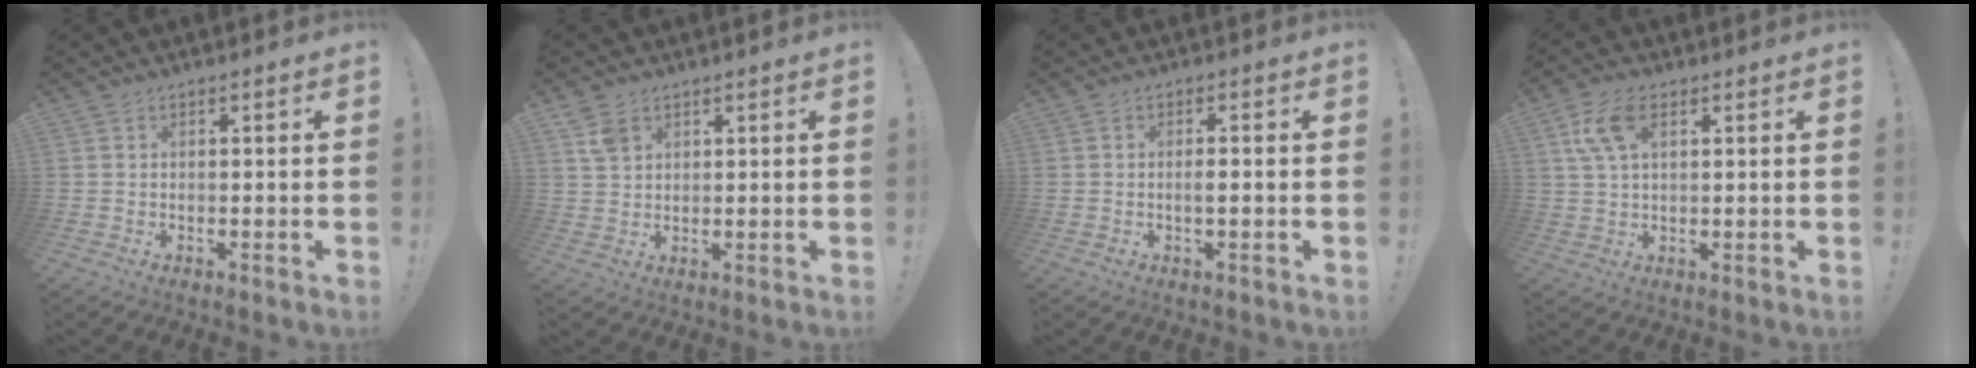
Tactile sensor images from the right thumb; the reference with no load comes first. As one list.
[{"total": 4.5, "force": [2.8, 2.7, 2.3], "torque": [-0.041, -0.008, 0.055]}, {"total": 2.4, "force": [-0.5, 0.3, 2.3], "torque": [-0.039, 0.002, -0.012]}, {"total": 8.7, "force": [3.3, 4.4, 6.7], "torque": [-0.134, 0.001, 0.061]}]